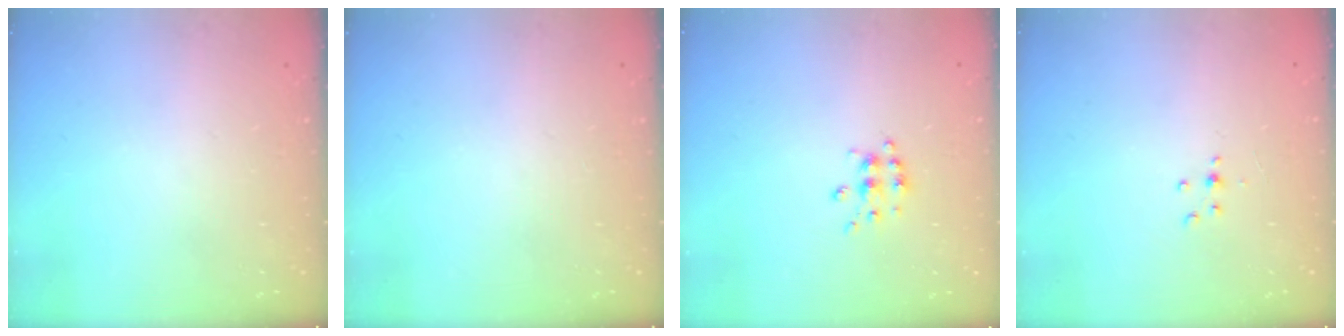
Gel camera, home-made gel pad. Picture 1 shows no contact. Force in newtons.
{"total": 0.0}
{"total": 5.3, "press": 5.2, "slide": 0.5}
{"total": 3.6, "press": 3.4, "slide": 1.0}